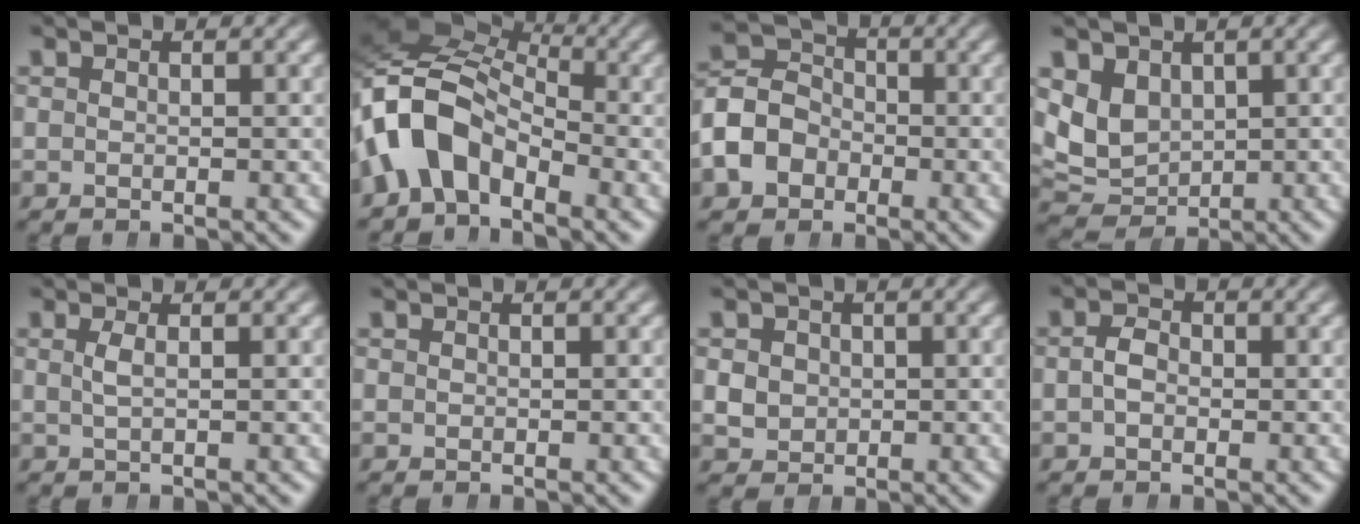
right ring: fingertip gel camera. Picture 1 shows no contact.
{"total": 10.1, "force": [0.3, 8.1, 6.1], "torque": [-0.152, -0.013, -0.003]}
{"total": 6.9, "force": [-1.7, 6.1, 2.8], "torque": [-0.068, -0.016, -0.025]}
{"total": 7.3, "force": [-0.1, 6.7, 3.0], "torque": [-0.092, -0.036, 0.013]}
{"total": 0.9, "force": [0.1, -0.1, 0.9], "torque": [-0.023, -0.005, 0.008]}
{"total": 0.0}
{"total": 3.1, "force": [-0.1, 3.0, 1.0], "torque": [-0.025, -0.014, 0.009]}
{"total": 1.5, "force": [-0.5, 1.1, 0.9], "torque": [-0.021, -0.003, -0.009]}